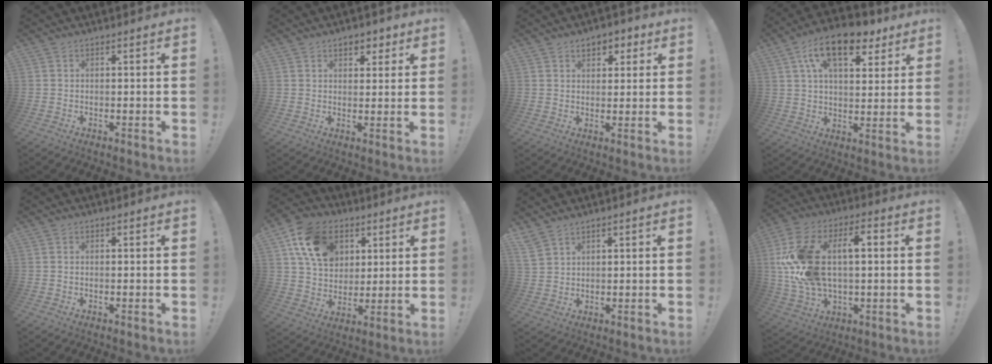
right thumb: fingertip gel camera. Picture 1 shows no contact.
{"total": 4.6, "force": [2.6, 3.2, 2.1], "torque": [-0.015, -0.009, 0.043]}
{"total": 5.1, "force": [2.4, 3.6, 2.7], "torque": [-0.029, -0.003, 0.040]}
{"total": 16.6, "force": [8.7, 8.1, 11.6], "torque": [-0.182, -0.033, 0.149]}
{"total": 0.0}
{"total": 17.0, "force": [7.2, 12.5, 9.0], "torque": [-0.140, -0.021, 0.141]}
{"total": 4.1, "force": [3.5, 1.3, 1.5], "torque": [-0.036, -0.015, 0.070]}
{"total": 20.6, "force": [2.9, 12.2, 16.3], "torque": [-0.328, 0.010, 0.048]}